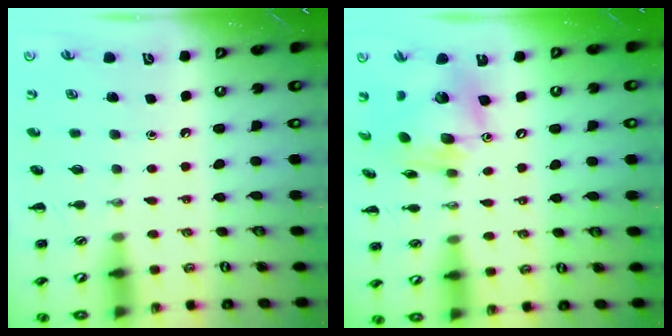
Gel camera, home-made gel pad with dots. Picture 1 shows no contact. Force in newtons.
{"total": 13.6, "press": 13.4, "slide": 2.5}